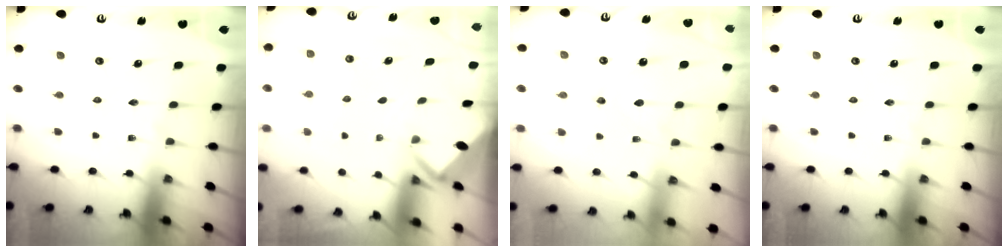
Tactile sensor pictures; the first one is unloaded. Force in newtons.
{"total": 2.3, "press": 2.3, "slide": 0.2}
{"total": 7.7, "press": 7.7, "slide": 0.8}
{"total": 0.0}